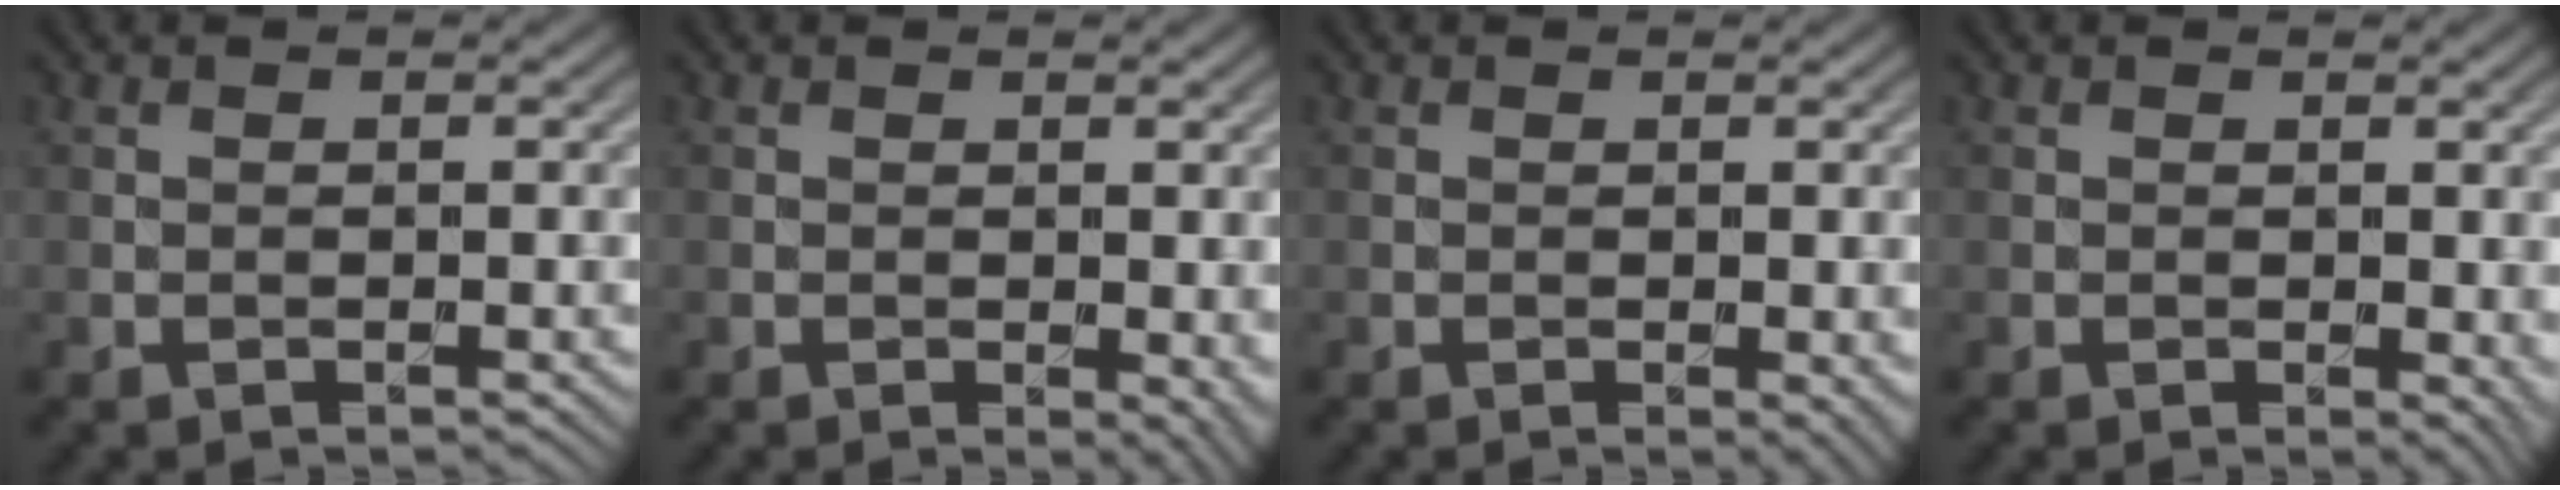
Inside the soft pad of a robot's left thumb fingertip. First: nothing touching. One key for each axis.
{"total": 2.6, "fx": -0.2, "fy": 1.3, "fz": 2.2, "tx": -0.023, "ty": -0.006, "tz": -0.001}
{"total": 1.6, "fx": -0.2, "fy": 0.7, "fz": 1.4, "tx": -0.016, "ty": -0.008, "tz": -0.002}
{"total": 2.2, "fx": 0.1, "fy": 1.3, "fz": 1.8, "tx": -0.018, "ty": -0.007, "tz": 0.005}